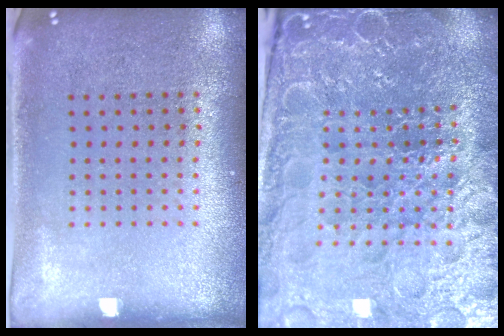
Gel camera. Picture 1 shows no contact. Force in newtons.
{"total": 5.2, "press": 4.9, "slide": 1.7}